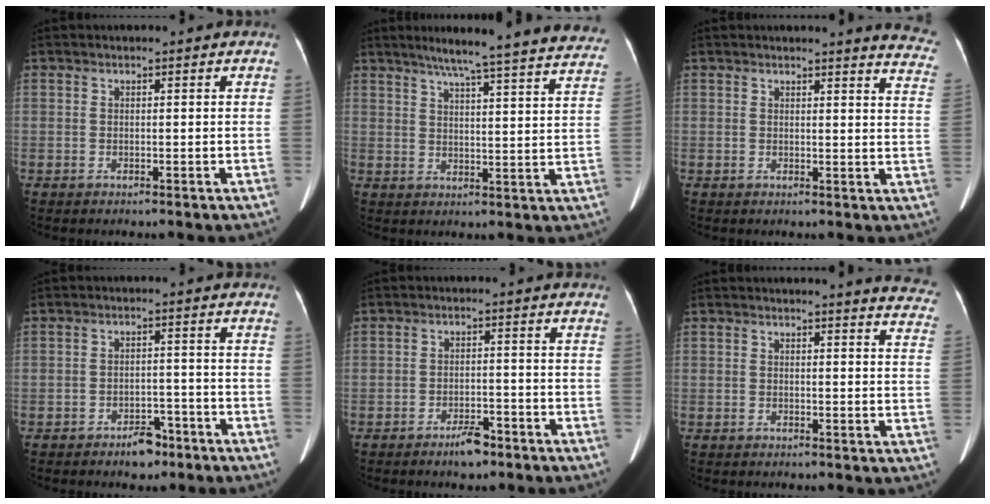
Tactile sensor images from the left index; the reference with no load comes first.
{"total": 25.4, "force": [22.8, 0.6, 11.3], "torque": [-0.162, -0.045, 0.269]}
{"total": 8.8, "force": [8.6, 0.4, 1.8], "torque": [0.005, -0.076, 0.056]}
{"total": 4.2, "force": [-3.1, 2.1, 1.9], "torque": [-0.030, 0.004, -0.040]}
{"total": 3.7, "force": [-2.8, 1.3, 2.1], "torque": [-0.039, 0.001, -0.042]}
{"total": 9.9, "force": [9.7, 0.6, 2.0], "torque": [0.003, -0.070, 0.069]}